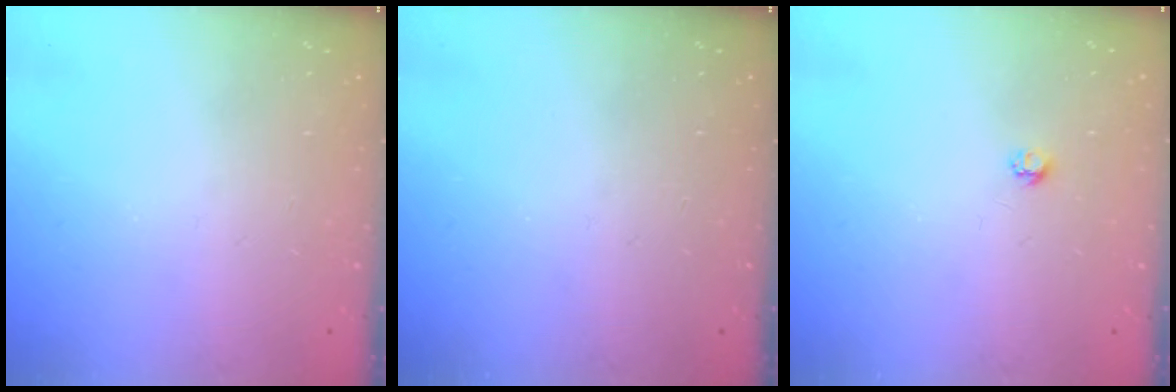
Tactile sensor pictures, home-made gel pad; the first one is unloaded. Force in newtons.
{"total": 0.0}
{"total": 2.7, "press": 2.7, "slide": 0.4}